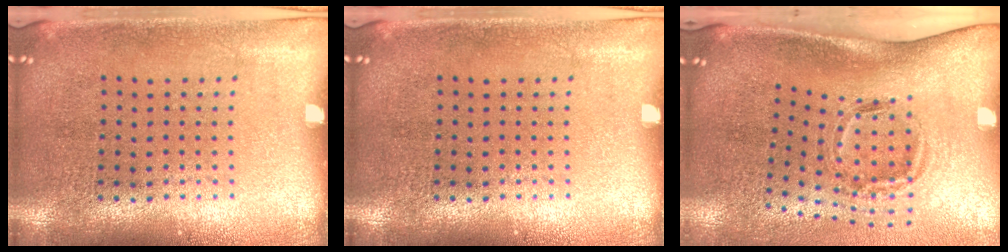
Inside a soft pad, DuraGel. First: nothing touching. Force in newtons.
{"total": 0.0}
{"total": 1.9, "press": 1.2, "slide": 1.5}